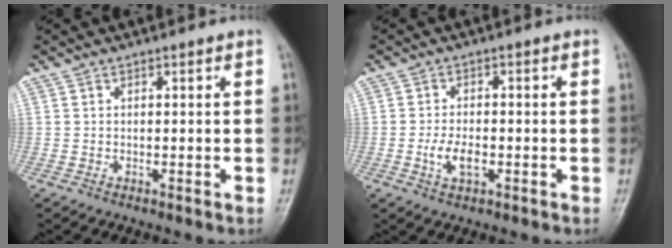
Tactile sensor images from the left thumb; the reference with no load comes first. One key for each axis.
{"total": 4.4, "fx": -1.4, "fy": 2.3, "fz": 3.4, "tx": -0.067, "ty": 0.006, "tz": -0.026}